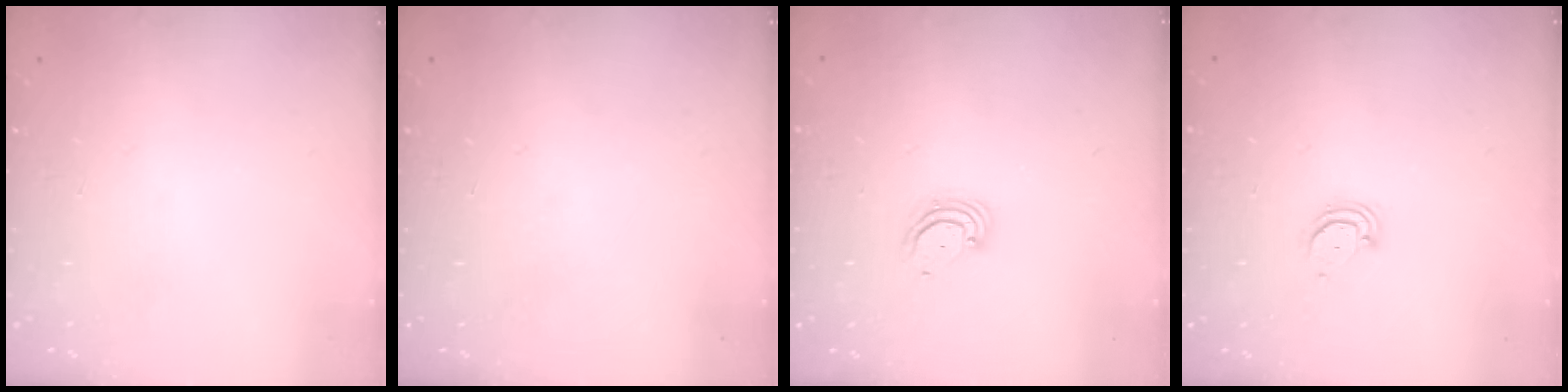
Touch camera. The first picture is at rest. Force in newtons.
{"total": 0.0}
{"total": 3.3, "press": 3.3, "slide": 0.3}
{"total": 3.0, "press": 3.0, "slide": 0.2}